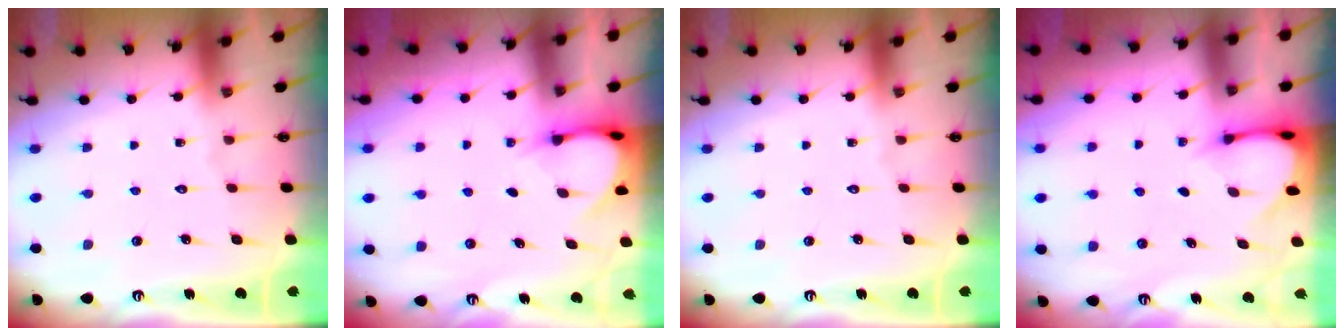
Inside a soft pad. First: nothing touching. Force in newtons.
{"total": 4.0, "press": 3.9, "slide": 0.3}
{"total": 0.0}
{"total": 3.1, "press": 3.1, "slide": 0.2}